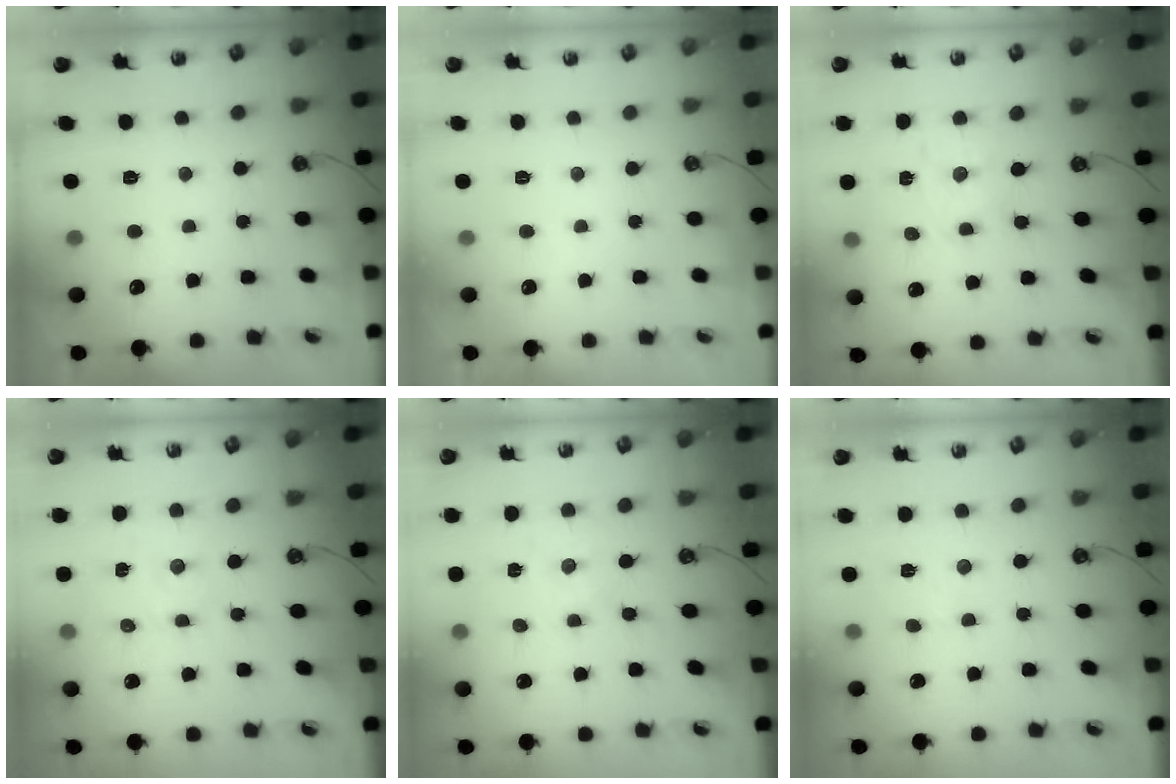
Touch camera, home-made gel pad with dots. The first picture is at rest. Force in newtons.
{"total": 0.0}
{"total": 1.5, "press": 1.5, "slide": 0.3}
{"total": 2.3, "press": 2.3, "slide": 0.3}
{"total": 0.0}
{"total": 2.5, "press": 2.5, "slide": 0.4}